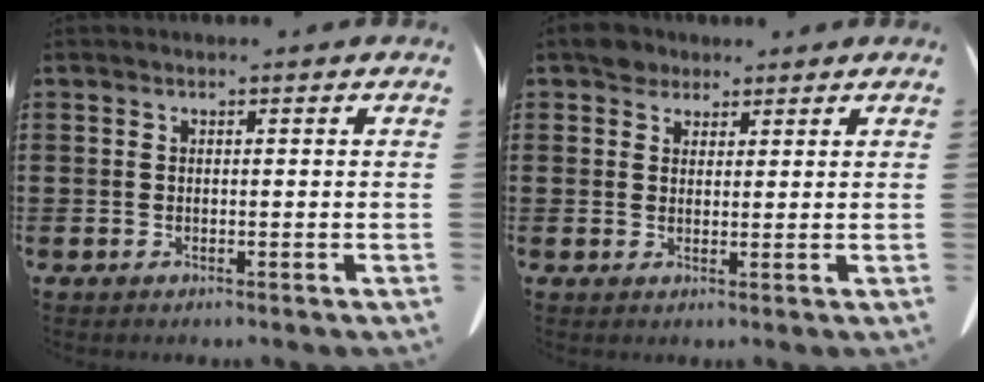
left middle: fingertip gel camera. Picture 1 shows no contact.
{"total": 3.3, "force": [2.7, 1.8, 0.8], "torque": [-0.017, 0.005, 0.052]}